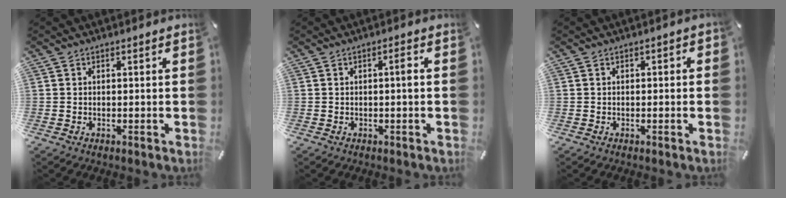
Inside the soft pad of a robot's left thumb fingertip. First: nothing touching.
{"total": 2.3, "force": [-0.1, 0.3, 2.2], "torque": [-0.036, 0.000, -0.006]}
{"total": 1.0, "force": [-0.5, 0.5, 0.6], "torque": [-0.012, 0.002, -0.011]}